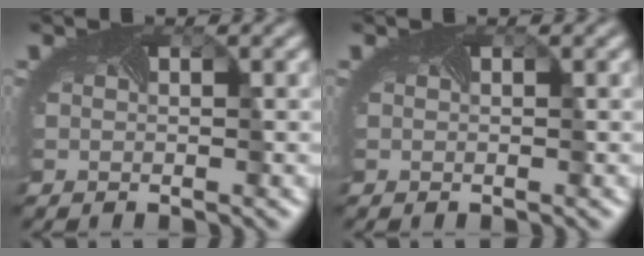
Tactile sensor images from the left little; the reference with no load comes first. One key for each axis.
{"total": 0.0}